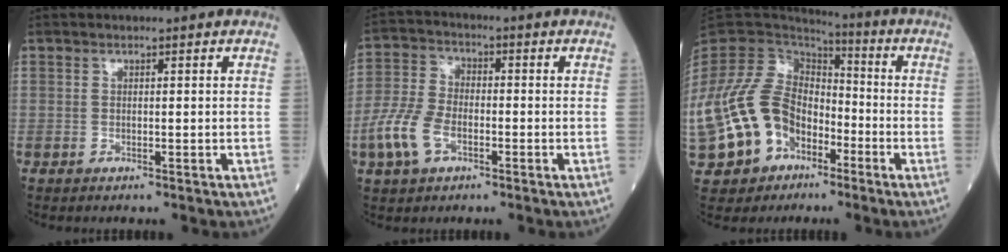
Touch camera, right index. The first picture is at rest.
{"total": 8.1, "force": [-3.2, 4.6, 5.8], "torque": [-0.150, 0.006, -0.067]}
{"total": 19.7, "force": [-7.1, 14.4, 11.5], "torque": [-0.285, 0.016, -0.120]}